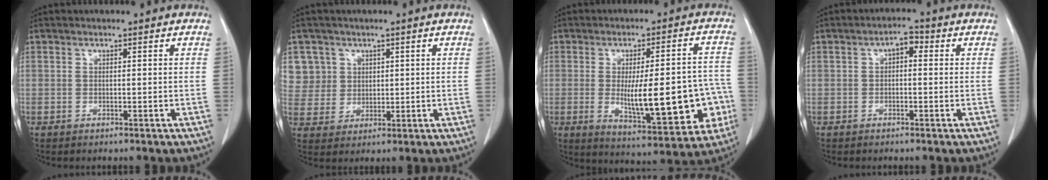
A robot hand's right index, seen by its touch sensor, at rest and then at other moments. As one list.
[{"total": 7.2, "force": [3.3, 6.4, -0.1], "torque": [0.011, 0.016, 0.076]}, {"total": 17.1, "force": [-3.0, 4.6, 16.2], "torque": [-0.210, 0.013, -0.021]}, {"total": 2.6, "force": [0.4, 1.3, 2.3], "torque": [-0.030, 0.011, 0.000]}]